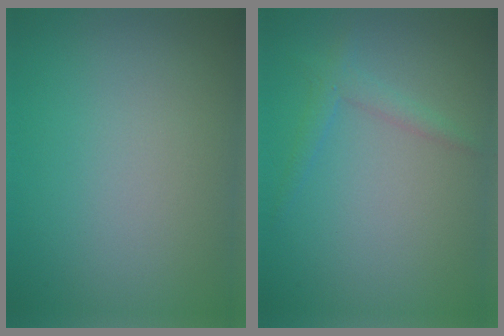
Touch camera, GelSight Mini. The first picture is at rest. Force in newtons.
{"total": 1.5, "press": 1.5, "slide": 0.1}